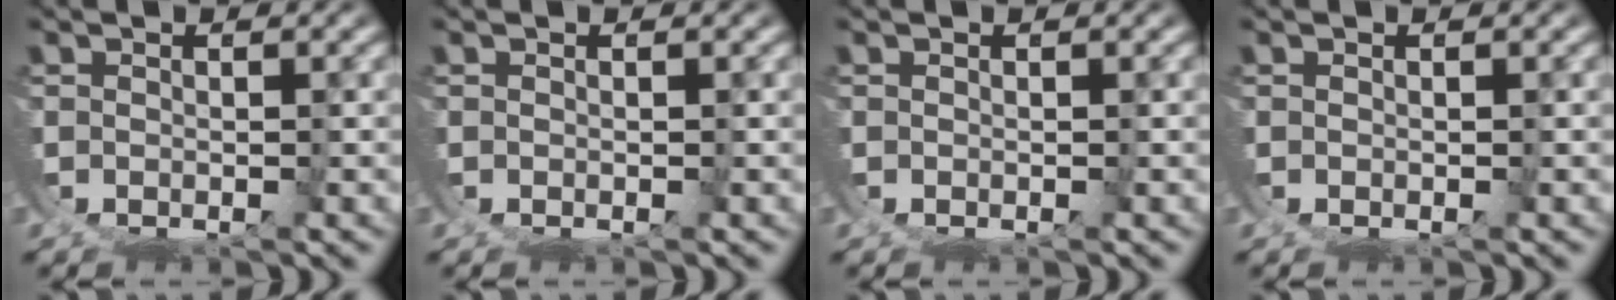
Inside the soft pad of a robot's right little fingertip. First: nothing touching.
{"total": 0.0}
{"total": 0.0}
{"total": 0.0}